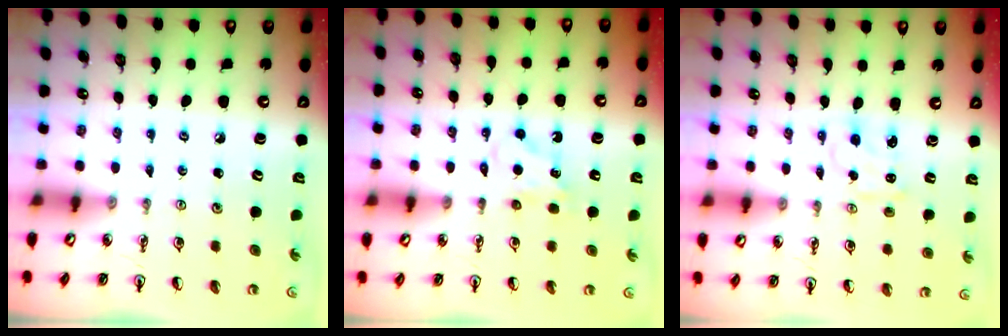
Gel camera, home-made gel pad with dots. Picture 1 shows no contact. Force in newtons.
{"total": 5.1, "press": 5.0, "slide": 0.8}
{"total": 1.4, "press": 1.4, "slide": 0.3}